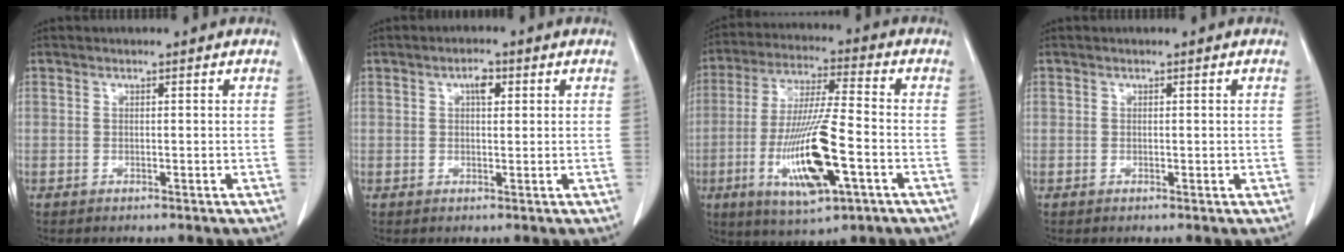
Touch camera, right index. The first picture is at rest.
{"total": 2.4, "force": [0.9, 1.1, 1.9], "torque": [-0.032, 0.004, 0.014]}
{"total": 15.4, "force": [-4.8, 2.2, 14.4], "torque": [-0.287, -0.018, -0.079]}
{"total": 0.7, "force": [0.1, 0.6, 0.4], "torque": [-0.007, 0.000, 0.002]}